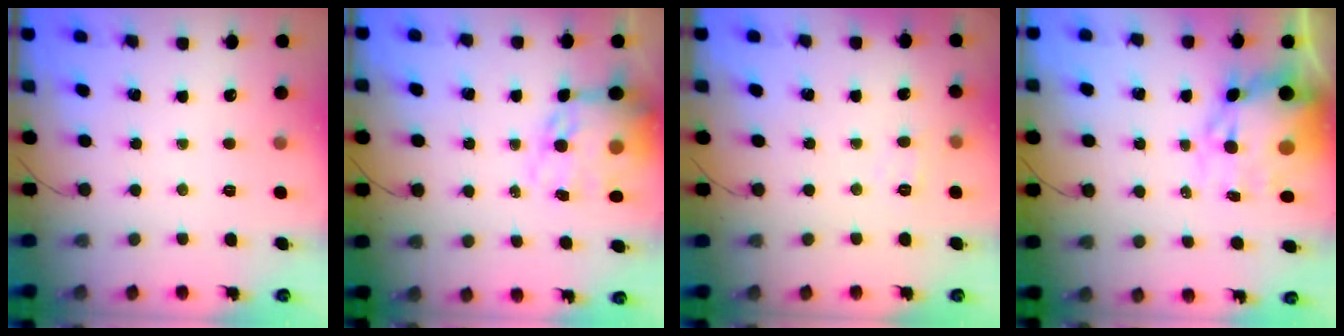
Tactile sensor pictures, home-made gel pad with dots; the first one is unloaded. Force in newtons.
{"total": 14.9, "press": 14.4, "slide": 3.7}
{"total": 4.3, "press": 4.0, "slide": 1.5}
{"total": 12.6, "press": 12.2, "slide": 3.1}